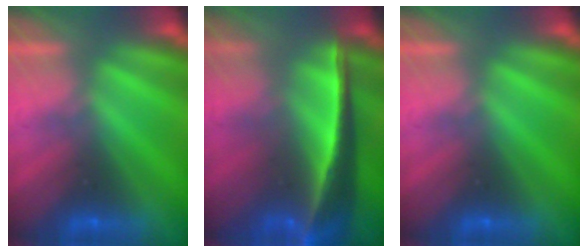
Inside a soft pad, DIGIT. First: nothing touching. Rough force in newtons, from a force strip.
{"total": 7.7}
{"total": 0.0}